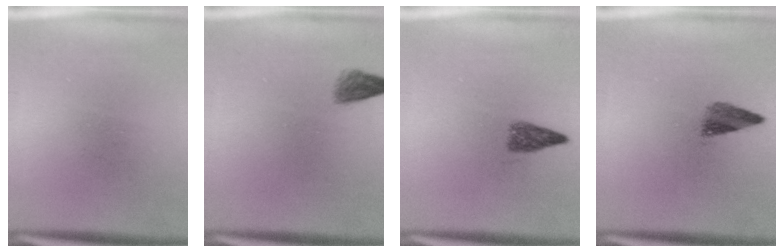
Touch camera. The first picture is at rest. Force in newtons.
{"total": 2.0}
{"total": 2.3}
{"total": 2.9}